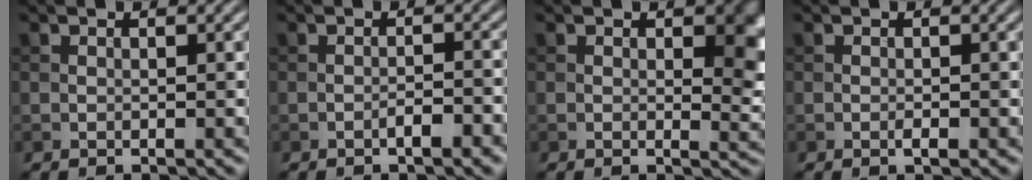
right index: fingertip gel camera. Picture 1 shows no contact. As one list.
[{"total": 2.1, "force": [-1.1, 0.4, 1.7], "torque": [-0.028, 0.005, -0.018]}, {"total": 4.1, "force": [0.8, 2.1, 3.4], "torque": [-0.033, -0.005, 0.011]}, {"total": 0.9, "force": [-0.3, 0.2, 0.8], "torque": [-0.015, -0.001, -0.005]}]